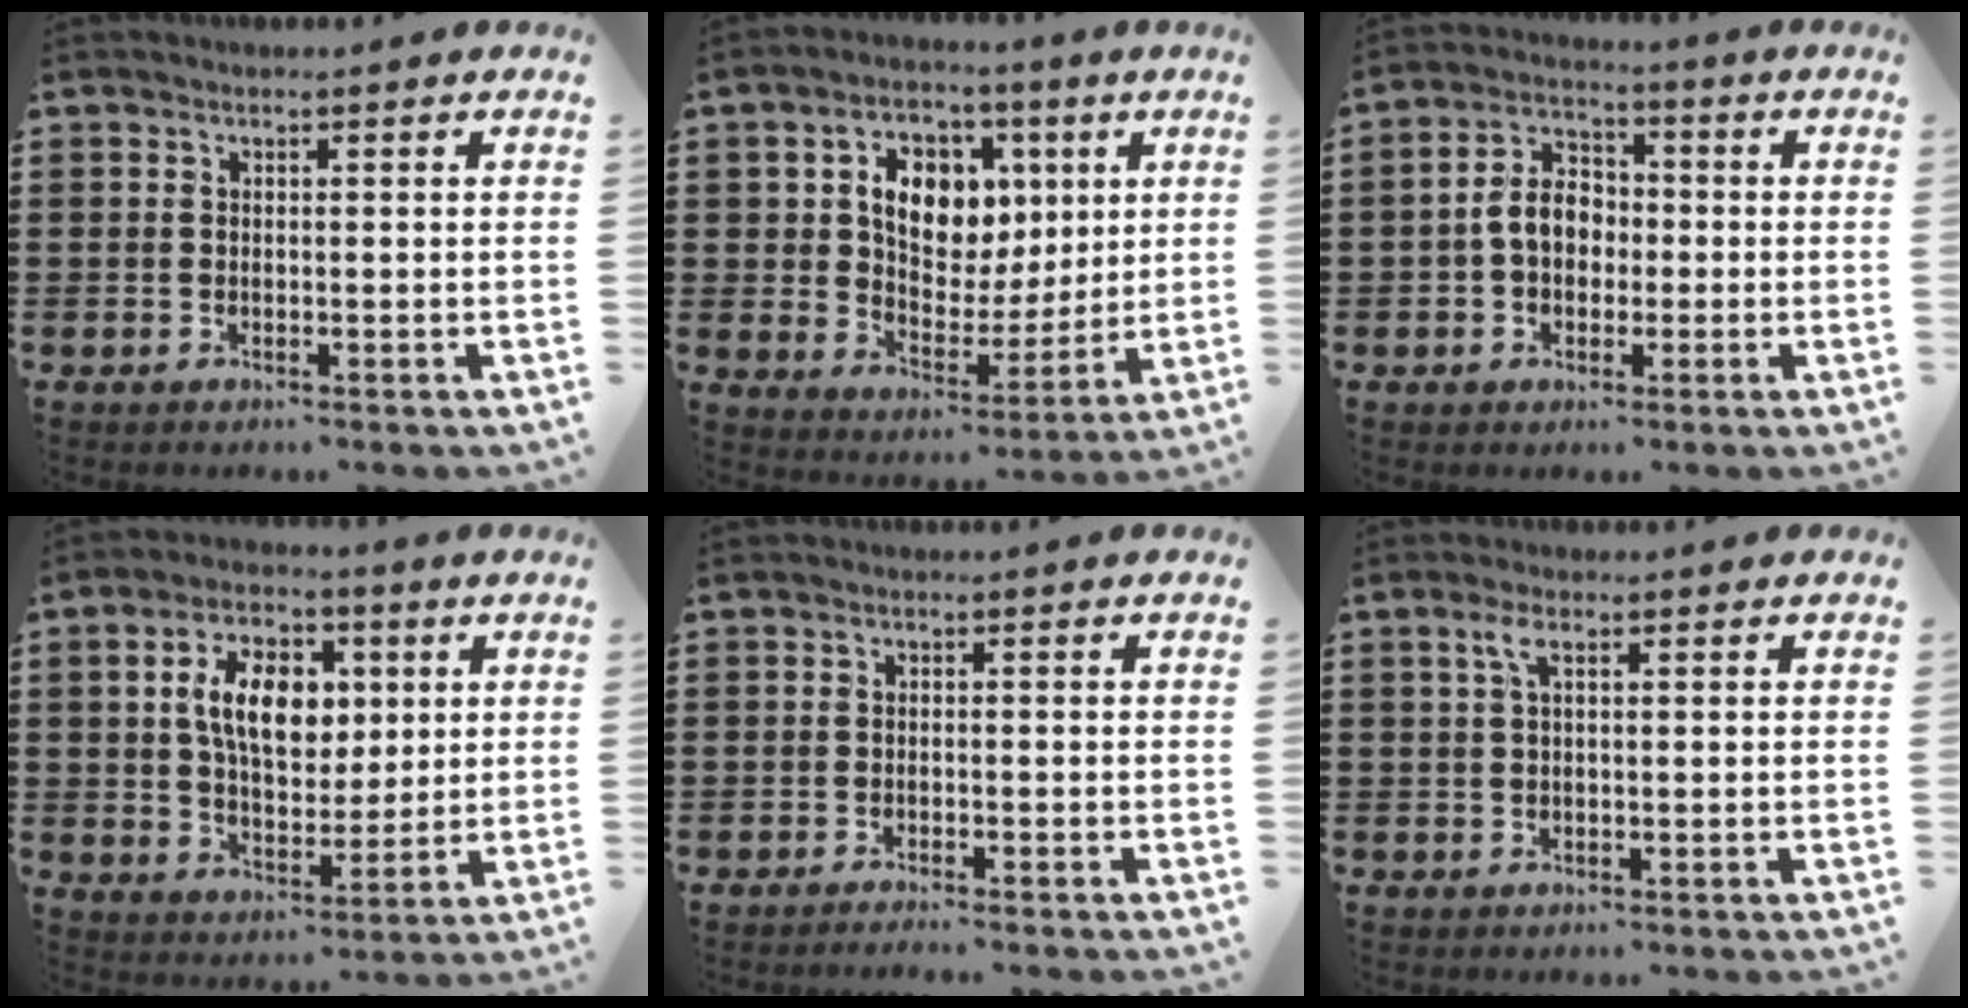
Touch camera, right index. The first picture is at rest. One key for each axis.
{"total": 9.2, "fx": 2.9, "fy": 6.9, "fz": 5.3, "tx": -0.111, "ty": 0.012, "tz": 0.047}
{"total": 6.0, "fx": -0.8, "fy": 4.4, "fz": 4.1, "tx": -0.097, "ty": 0.008, "tz": -0.021}
{"total": 9.3, "fx": 2.0, "fy": 5.8, "fz": 7.0, "tx": -0.143, "ty": 0.013, "tz": 0.031}
{"total": 1.0, "fx": -0.9, "fy": -0.2, "fz": 0.2, "tx": -0.005, "ty": 0.000, "tz": -0.019}
{"total": 2.0, "fx": 0.6, "fy": 0.5, "fz": 1.8, "tx": -0.039, "ty": 0.006, "tz": 0.010}